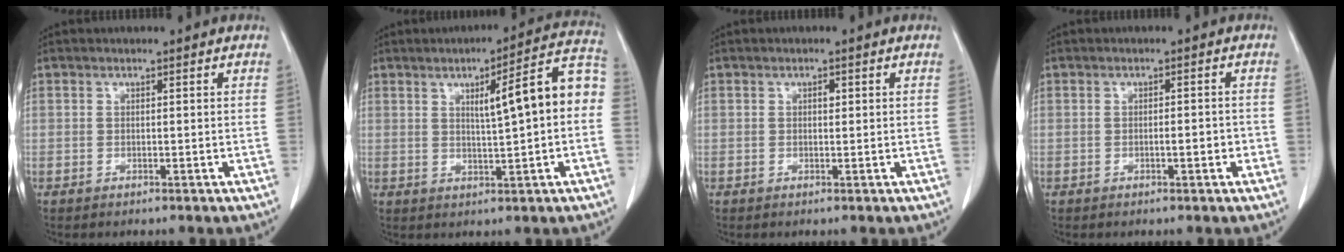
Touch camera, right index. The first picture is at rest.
{"total": 10.7, "force": [1.0, 1.0, 10.6], "torque": [-0.139, 0.028, 0.012]}
{"total": 0.8, "force": [0.2, 0.5, 0.6], "torque": [-0.010, 0.001, 0.002]}
{"total": 1.9, "force": [-0.6, 0.5, 1.7], "torque": [-0.028, 0.001, -0.008]}